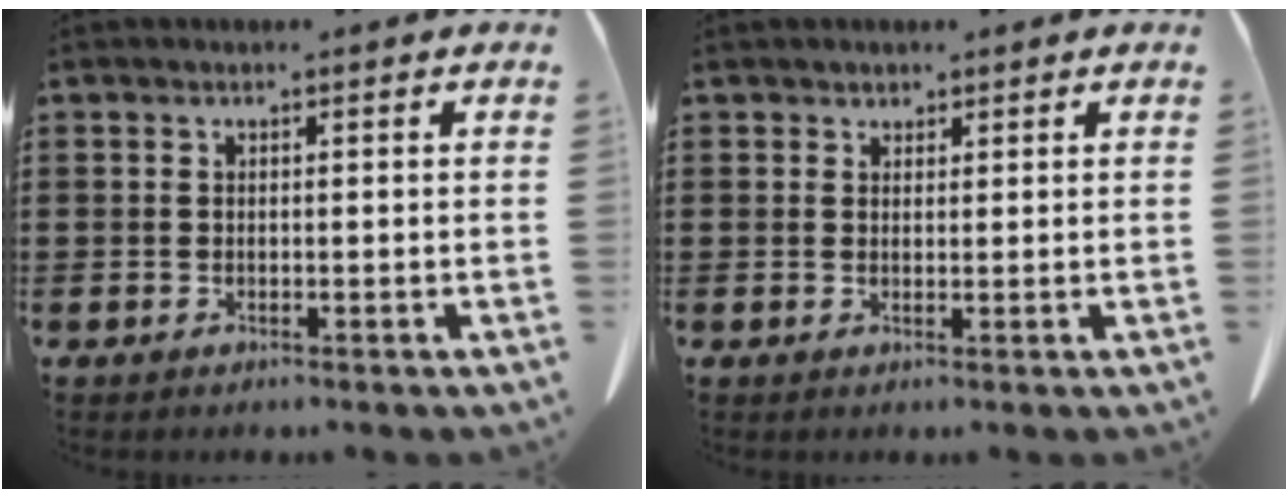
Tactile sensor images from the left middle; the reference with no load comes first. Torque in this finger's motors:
{"motor_torque": [-0.32, 0.27, -0.19, -0.05]}